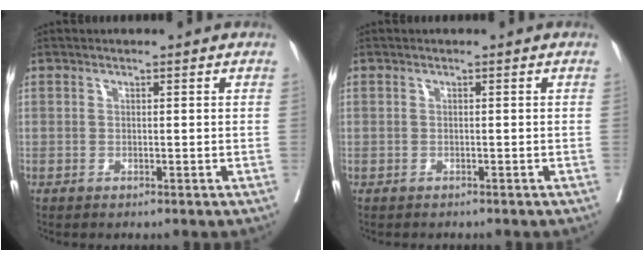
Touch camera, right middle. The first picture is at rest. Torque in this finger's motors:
{"motor_torque": [0.30, -0.47, 0.00, -0.01]}